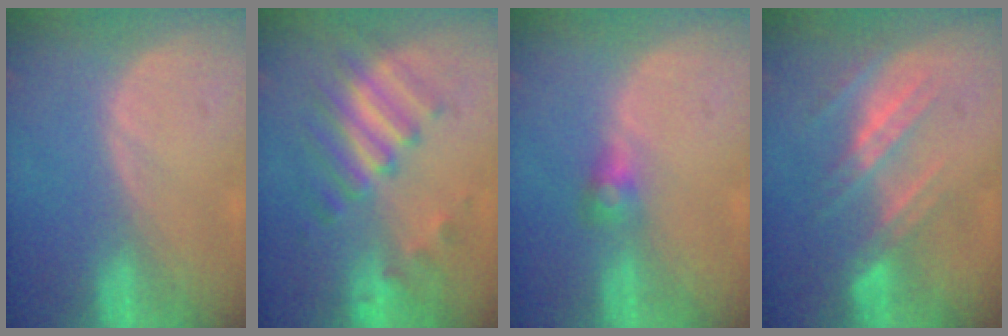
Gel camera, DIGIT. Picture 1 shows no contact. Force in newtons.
{"total": 7.6, "press": 7.6, "slide": 0.9}
{"total": 2.6, "press": 2.5, "slide": 0.2}
{"total": 7.6, "press": 6.9, "slide": 3.3}